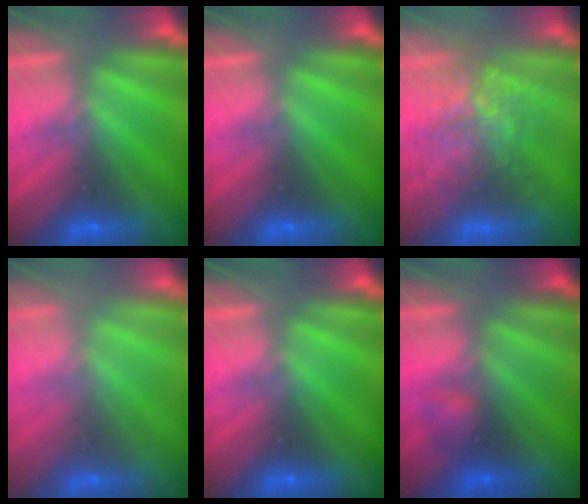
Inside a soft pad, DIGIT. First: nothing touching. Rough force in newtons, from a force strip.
{"total": 0.0}
{"total": 3.5}
{"total": 2.3}
{"total": 0.0}
{"total": 1.9}